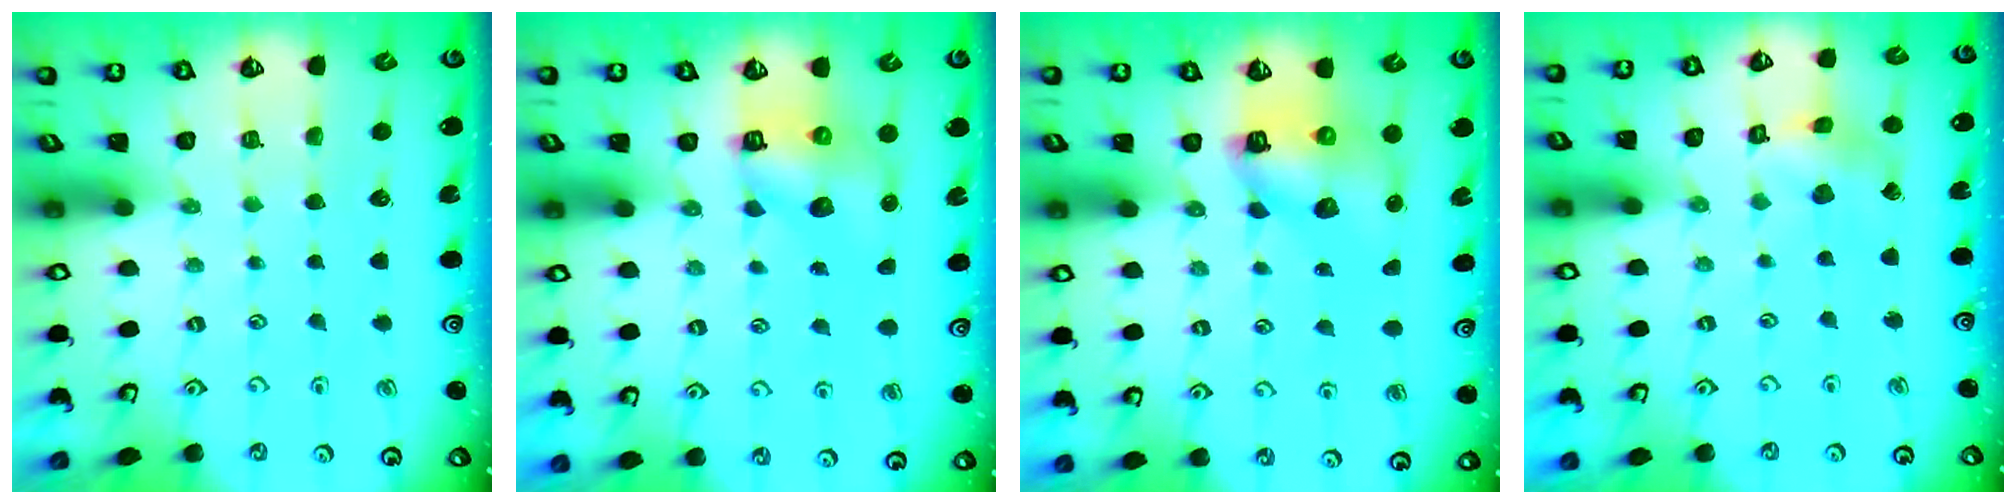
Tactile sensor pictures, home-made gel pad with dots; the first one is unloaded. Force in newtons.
{"total": 7.4, "press": 7.3, "slide": 0.9}
{"total": 8.9, "press": 8.9, "slide": 1.1}
{"total": 6.7, "press": 6.7, "slide": 0.4}